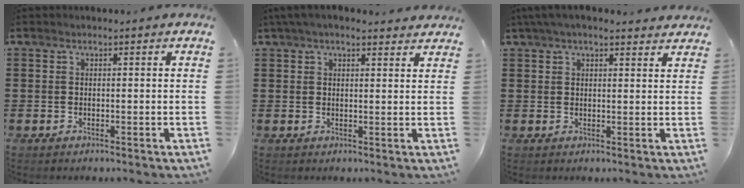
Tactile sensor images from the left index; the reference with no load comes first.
{"total": 3.5, "force": [2.9, 0.8, 1.8], "torque": [-0.042, 0.001, 0.053]}
{"total": 3.8, "force": [3.2, 0.7, 2.0], "torque": [-0.046, 0.002, 0.058]}